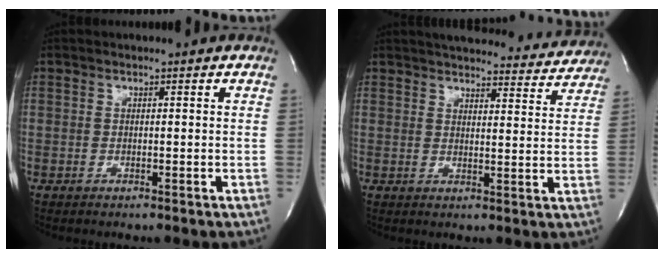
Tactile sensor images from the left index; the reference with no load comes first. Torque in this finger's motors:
{"motor_torque": [1.07, -1.06, 0.15, 0.02]}